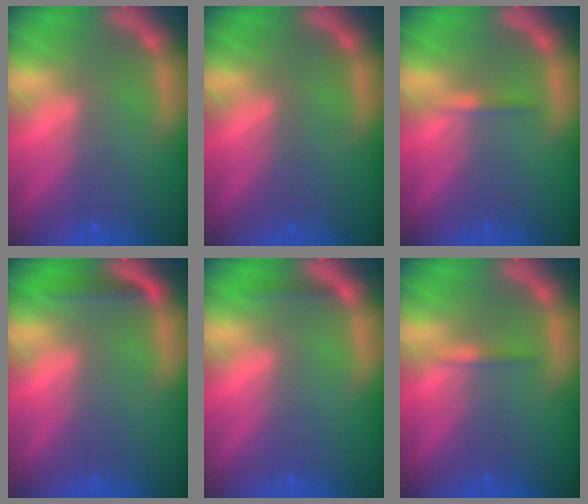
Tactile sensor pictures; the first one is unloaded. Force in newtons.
{"total": 0.0}
{"total": 0.9}
{"total": 1.9}
{"total": 0.9}
{"total": 0.9}